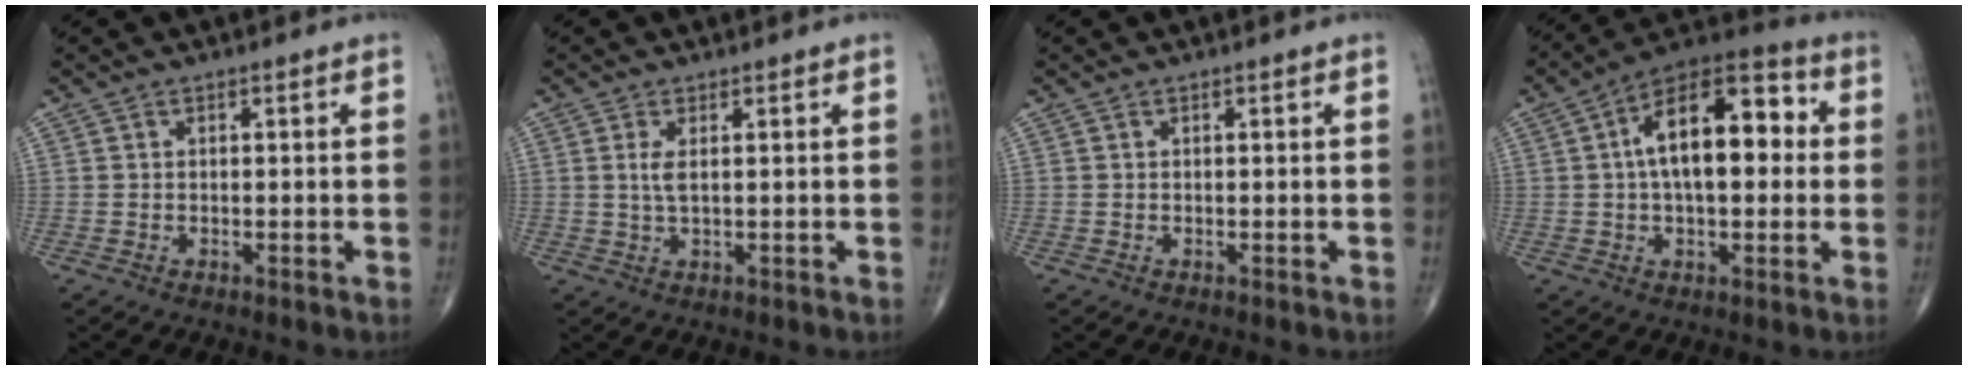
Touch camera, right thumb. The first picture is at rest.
{"total": 2.5, "force": [0.5, 0.8, 2.3], "torque": [-0.054, -0.002, 0.015]}
{"total": 0.0}
{"total": 17.2, "force": [2.3, 8.6, 14.7], "torque": [-0.212, 0.036, 0.026]}